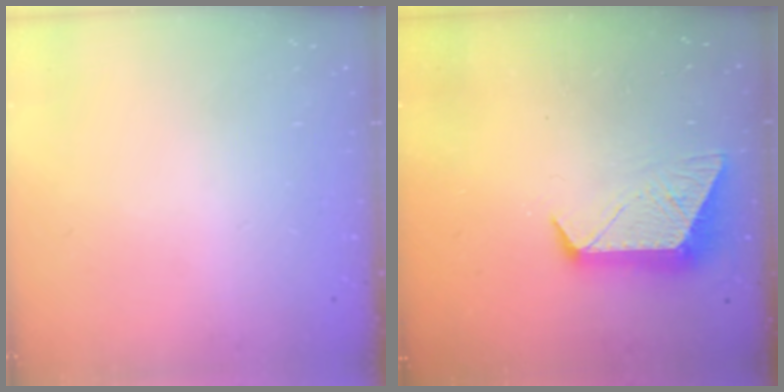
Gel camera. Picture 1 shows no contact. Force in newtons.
{"total": 10.0, "press": 10.0, "slide": 0.5}